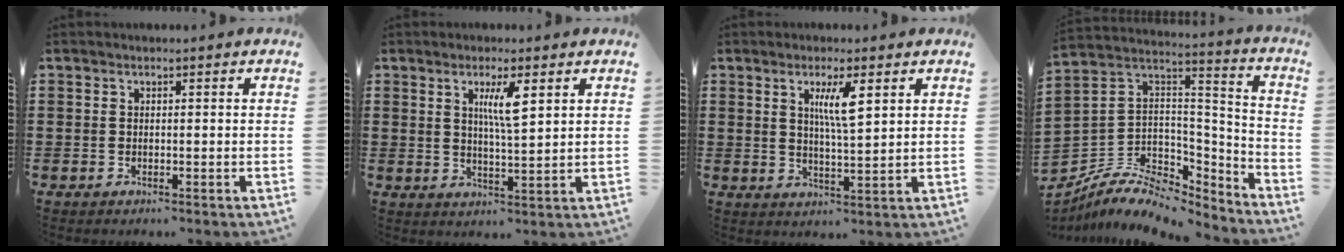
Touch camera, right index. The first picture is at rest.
{"total": 4.9, "force": [2.0, 0.9, 4.4], "torque": [-0.085, 0.002, 0.029]}
{"total": 5.0, "force": [2.1, 0.9, 4.5], "torque": [-0.087, 0.002, 0.031]}
{"total": 8.5, "force": [-6.1, 4.5, 3.8], "torque": [-0.083, 0.002, -0.113]}